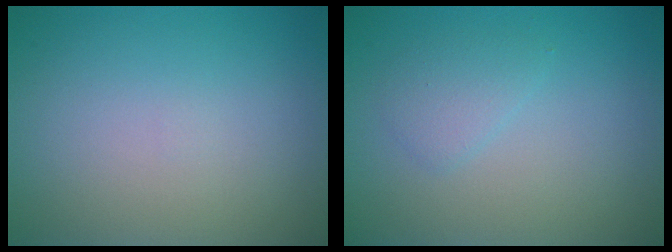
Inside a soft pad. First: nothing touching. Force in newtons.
{"total": 1.5, "press": 1.5, "slide": 0.2}